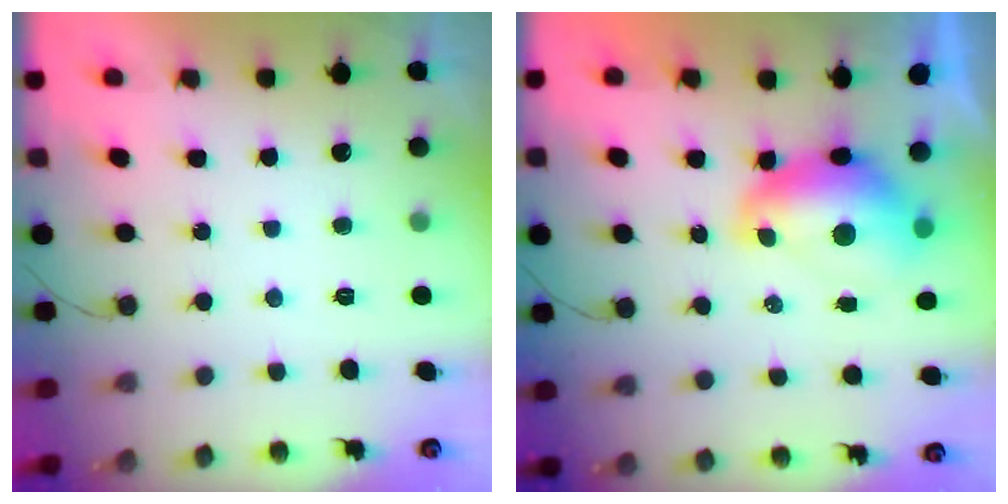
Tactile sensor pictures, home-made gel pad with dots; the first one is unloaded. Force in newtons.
{"total": 9.8, "press": 9.8, "slide": 1.1}